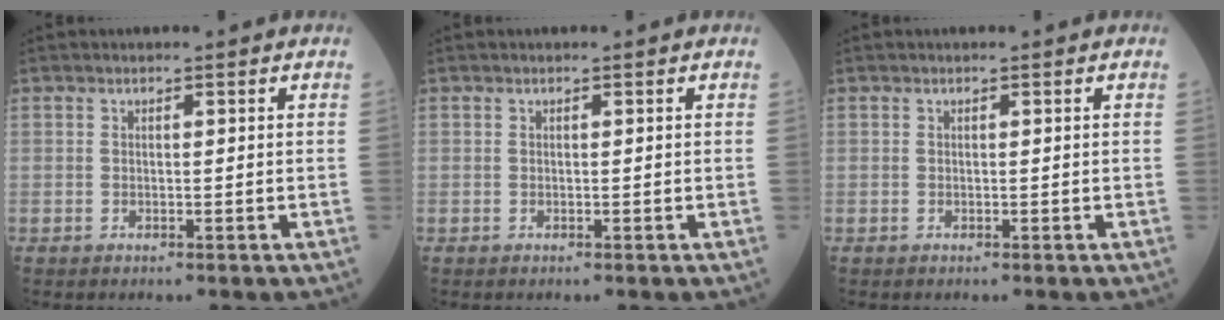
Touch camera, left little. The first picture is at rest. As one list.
[{"total": 0.0}, {"total": 0.0}]